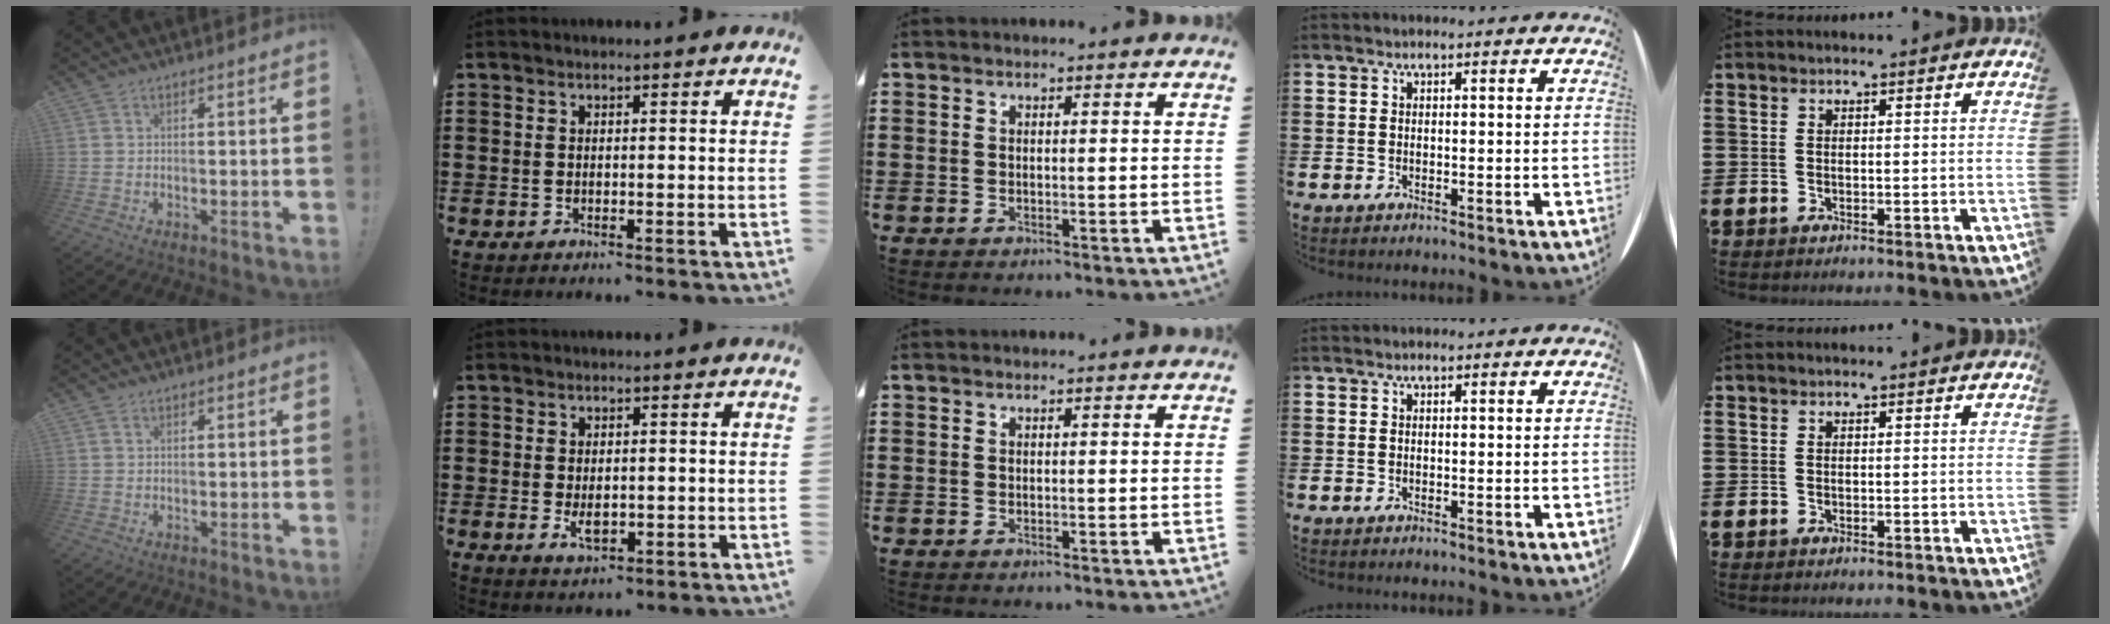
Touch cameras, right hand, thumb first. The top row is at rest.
{"index": {"total": 2.8, "force": [-0.4, 1.3, 2.5], "torque": [-0.039, -0.005, -0.009]}}